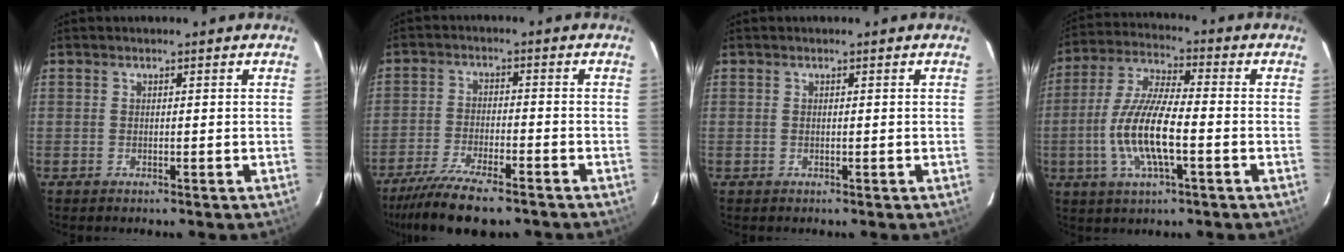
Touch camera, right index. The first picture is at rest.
{"total": 12.3, "force": [-10.0, 2.6, 6.8], "torque": [-0.156, -0.032, -0.175]}
{"total": 0.0}
{"total": 12.9, "force": [-3.2, 3.3, 12.0], "torque": [-0.250, -0.004, -0.065]}